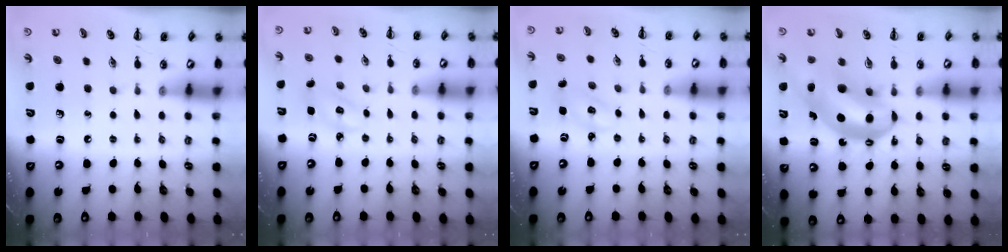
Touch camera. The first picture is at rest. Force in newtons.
{"total": 2.7, "press": 2.7, "slide": 0.4}
{"total": 2.8, "press": 2.8, "slide": 0.7}
{"total": 13.3, "press": 12.7, "slide": 3.7}